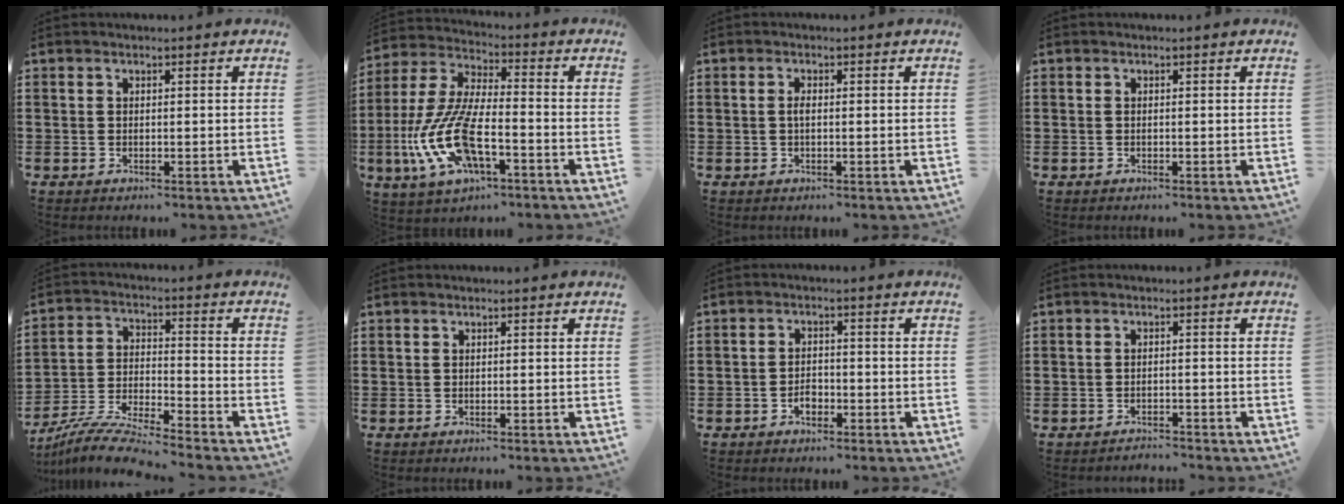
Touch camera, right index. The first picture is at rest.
{"total": 13.0, "force": [-4.9, 5.0, 10.9], "torque": [-0.261, -0.012, -0.096]}
{"total": 1.2, "force": [-0.1, 0.4, 1.1], "torque": [-0.022, -0.001, -0.002]}
{"total": 0.0}
{"total": 8.1, "force": [-7.8, -0.1, 2.3], "torque": [-0.060, -0.001, -0.156]}
{"total": 0.0}
{"total": 2.2, "force": [-1.2, 1.4, 1.2], "torque": [-0.026, 0.002, -0.024]}
{"total": 1.6, "force": [-1.6, 0.1, -0.1], "torque": [-0.004, 0.002, -0.036]}